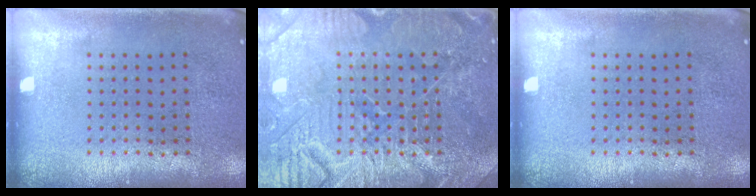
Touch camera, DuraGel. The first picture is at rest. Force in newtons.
{"total": 4.8, "press": 4.8, "slide": 0.6}
{"total": 0.0}